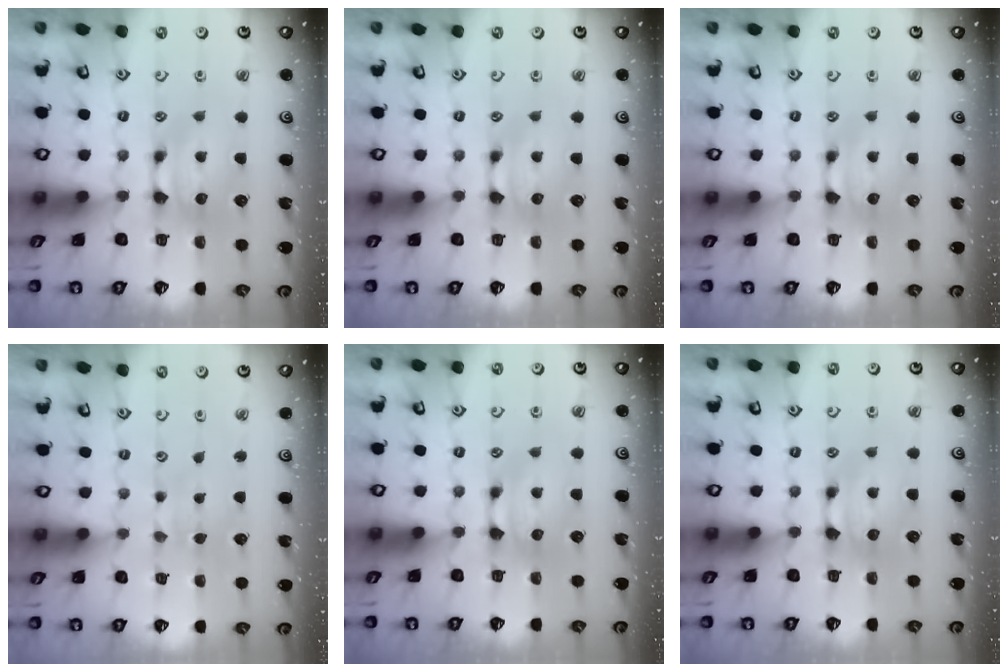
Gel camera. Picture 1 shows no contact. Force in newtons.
{"total": 0.0}
{"total": 0.0}
{"total": 3.3, "press": 3.3, "slide": 0.1}
{"total": 0.0}
{"total": 0.0}